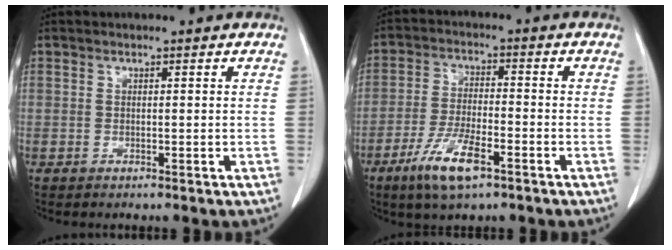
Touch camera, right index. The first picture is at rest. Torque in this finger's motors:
{"motor_torque": [0.65, -0.37, 0.40, 0.11]}